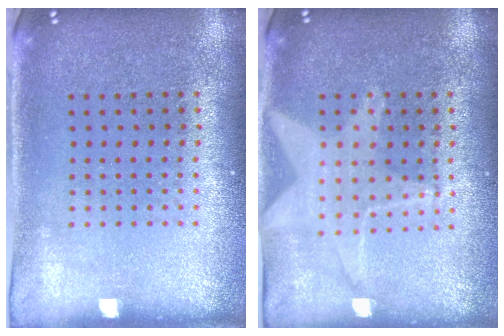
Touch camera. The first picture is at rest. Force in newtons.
{"total": 1.6, "press": 1.5, "slide": 0.6}